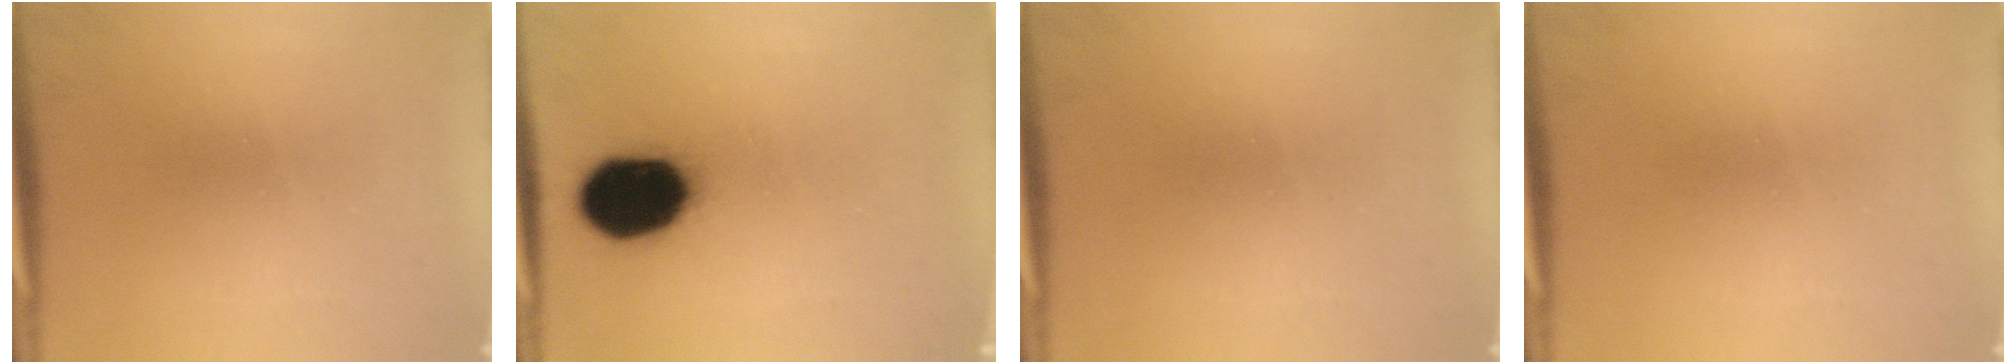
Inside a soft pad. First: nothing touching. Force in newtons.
{"total": 17.4}
{"total": 0.0}
{"total": 0.0}